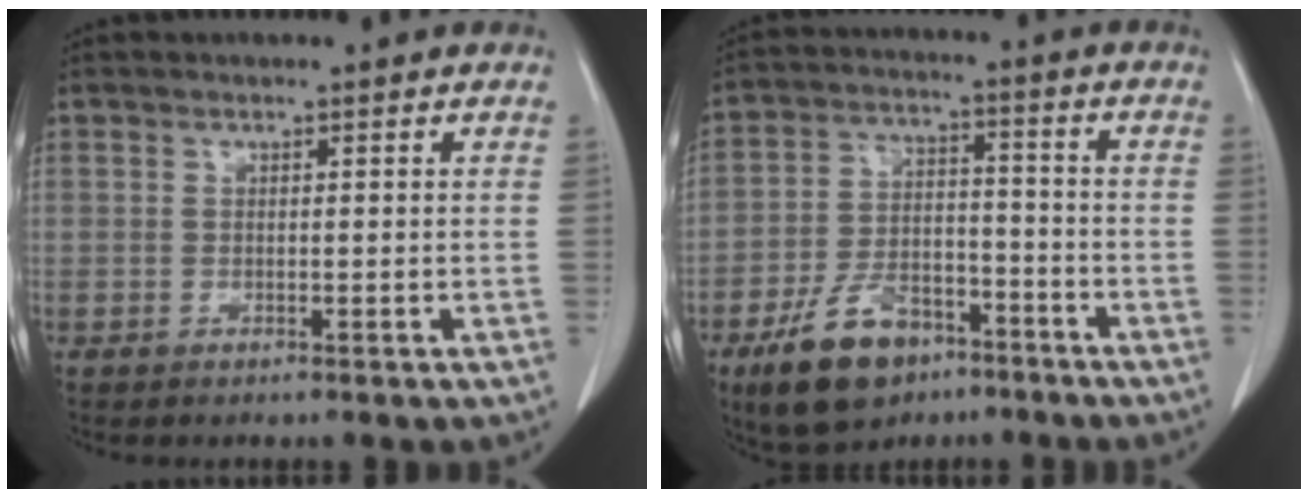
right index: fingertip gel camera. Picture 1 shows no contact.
{"total": 11.6, "force": [-7.3, 6.3, 6.5], "torque": [-0.130, 0.005, -0.124]}